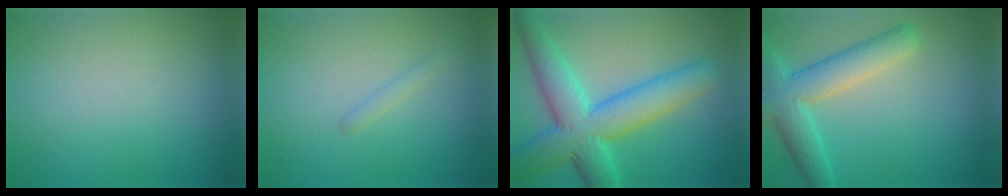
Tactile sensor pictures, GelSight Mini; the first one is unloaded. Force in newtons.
{"total": 0.9, "press": 0.9, "slide": 0.0}
{"total": 9.1, "press": 9.1, "slide": 0.3}
{"total": 6.0, "press": 6.0, "slide": 0.4}